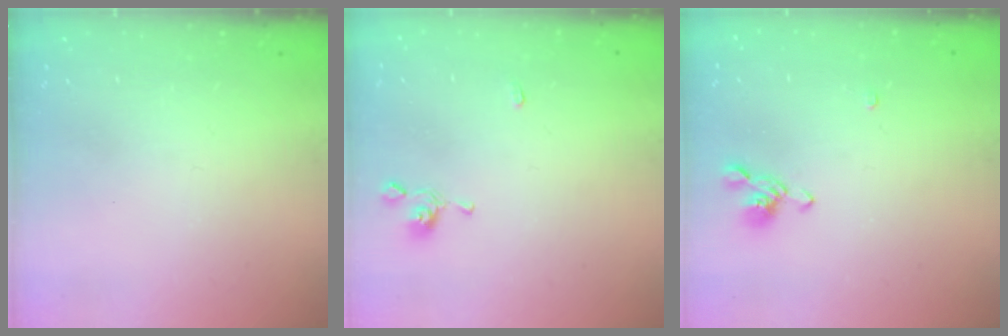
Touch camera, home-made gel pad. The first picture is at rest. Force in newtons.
{"total": 1.2, "press": 1.1, "slide": 0.5}
{"total": 2.5, "press": 2.4, "slide": 0.7}